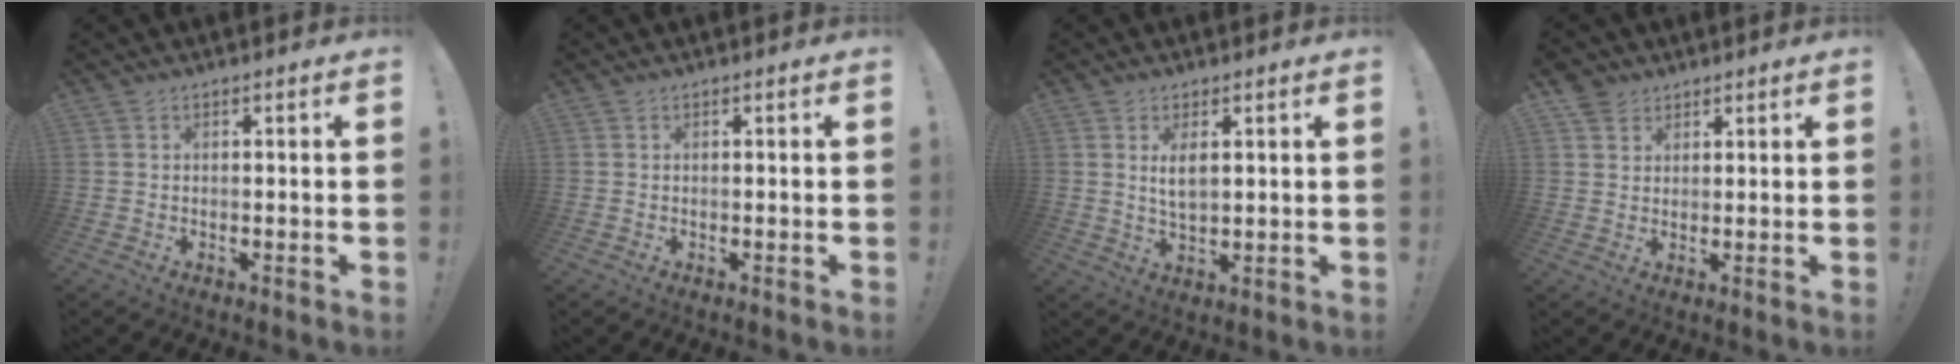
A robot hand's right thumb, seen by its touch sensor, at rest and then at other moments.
{"total": 0.0}
{"total": 4.7, "force": [1.3, 2.1, 4.0], "torque": [-0.067, -0.004, 0.020]}
{"total": 4.0, "force": [2.7, 2.9, 0.4], "torque": [-0.012, -0.013, 0.053]}